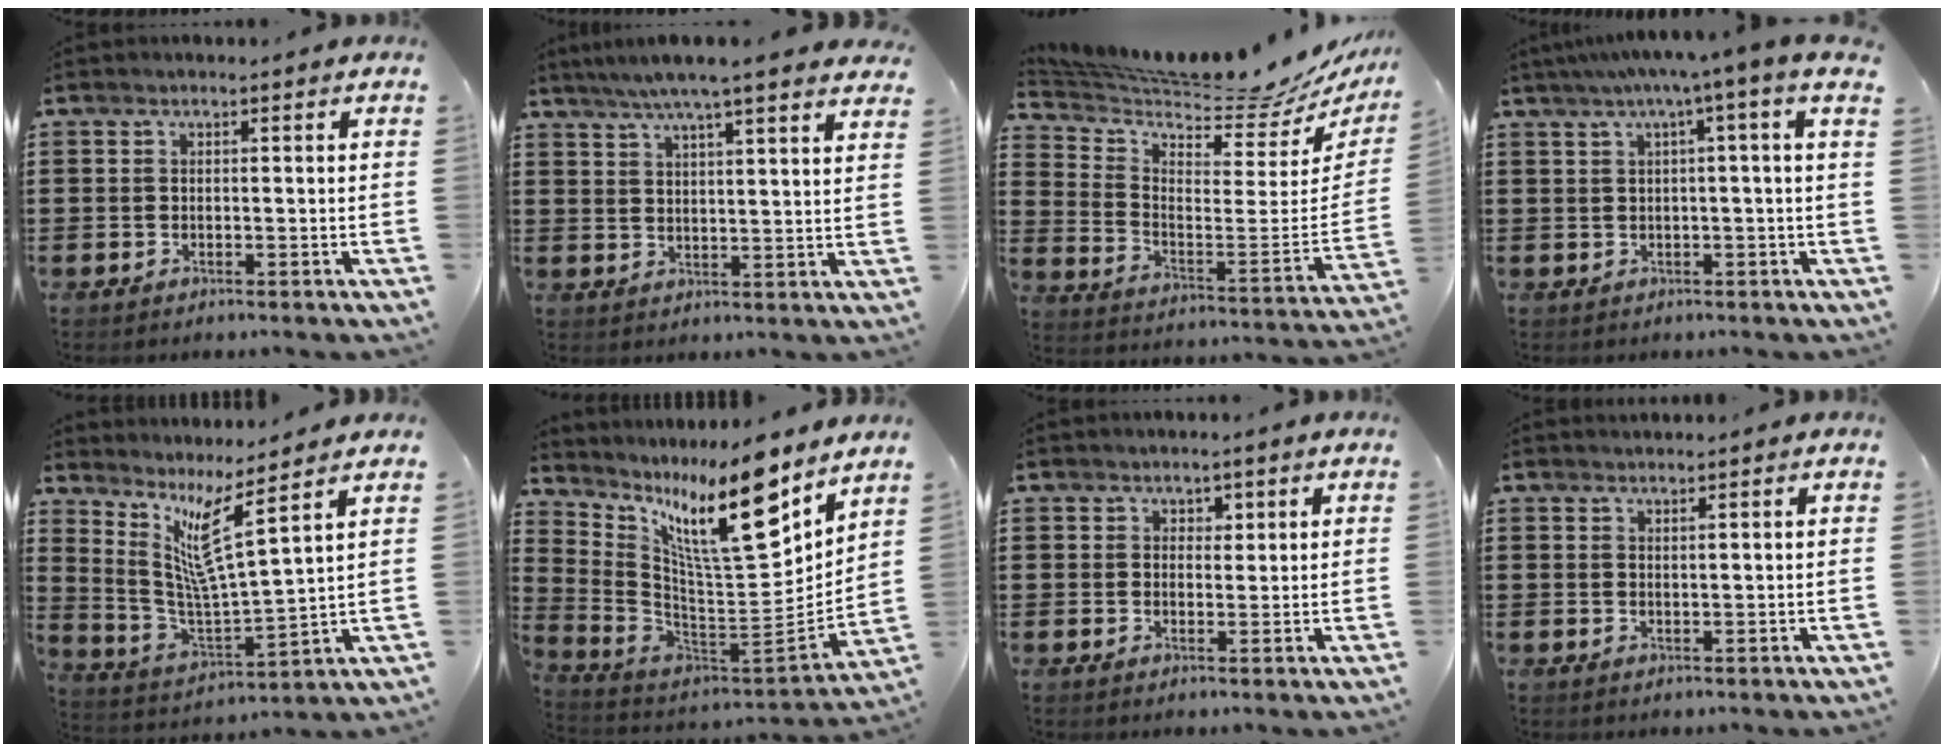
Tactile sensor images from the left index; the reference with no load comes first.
{"total": 5.8, "force": [4.9, -0.3, 3.1], "torque": [-0.073, -0.015, 0.085]}
{"total": 7.4, "force": [7.1, -0.4, 2.0], "torque": [-0.061, -0.075, 0.112]}
{"total": 3.2, "force": [0.3, -0.5, 3.1], "torque": [-0.060, -0.006, 0.000]}
{"total": 8.9, "force": [6.0, 0.2, 6.6], "torque": [-0.140, -0.044, 0.099]}
{"total": 15.6, "force": [9.2, 3.5, 12.1], "torque": [-0.230, -0.055, 0.150]}
{"total": 1.5, "force": [1.0, 1.1, 0.3], "torque": [-0.002, 0.002, 0.017]}
{"total": 1.0, "force": [0.9, -0.1, 0.4], "torque": [-0.008, -0.001, 0.017]}